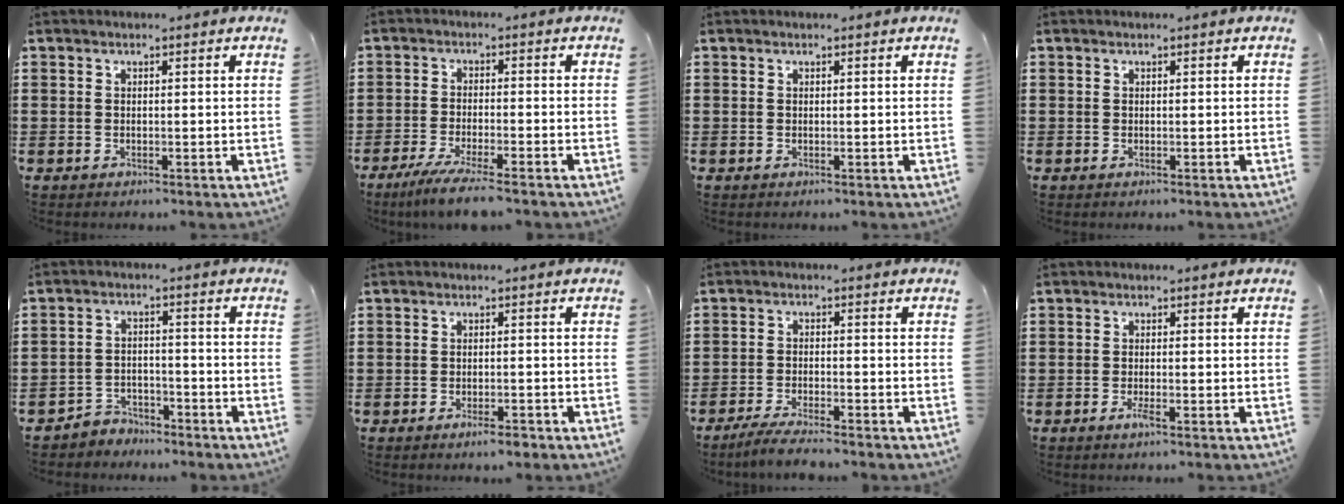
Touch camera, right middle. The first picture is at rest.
{"total": 4.8, "force": [-4.0, -0.2, 2.6], "torque": [-0.056, -0.016, -0.075]}
{"total": 0.0}
{"total": 0.0}
{"total": 3.3, "force": [-3.2, 0.9, -0.2], "torque": [-0.005, 0.003, -0.069]}
{"total": 2.6, "force": [-2.0, 0.2, 1.7], "torque": [-0.026, 0.002, -0.036]}
{"total": 3.7, "force": [-3.4, 0.0, 1.5], "torque": [-0.032, -0.005, -0.067]}
{"total": 1.6, "force": [-0.9, 0.1, 1.3], "torque": [-0.029, -0.005, -0.018]}